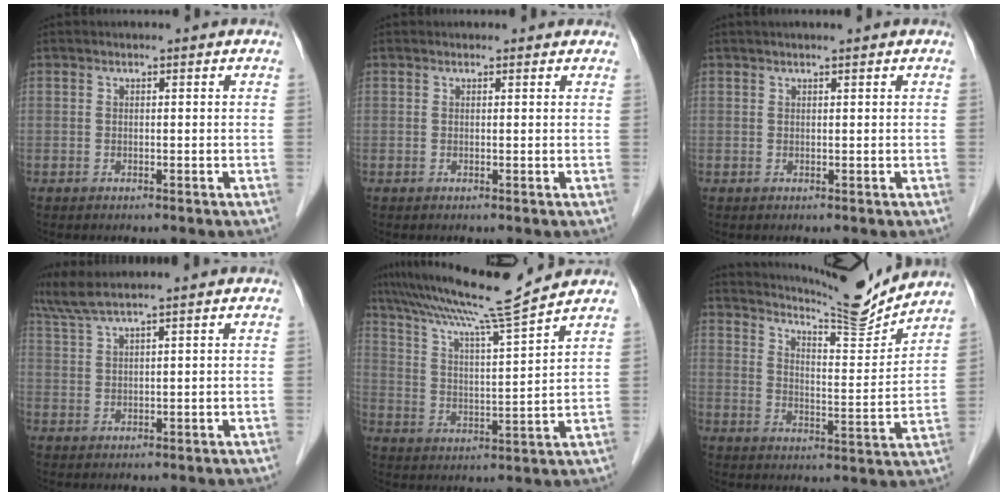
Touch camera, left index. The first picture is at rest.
{"total": 1.9, "force": [1.7, 0.7, 0.3], "torque": [-0.007, 0.012, 0.015]}
{"total": 1.8, "force": [1.4, -0.2, 1.1], "torque": [-0.013, 0.015, 0.025]}
{"total": 5.9, "force": [4.8, -1.2, 3.1], "torque": [-0.064, 0.026, 0.095]}
{"total": 13.0, "force": [11.6, -2.6, 5.3], "torque": [-0.100, -0.011, 0.196]}
{"total": 13.9, "force": [13.4, -0.5, 3.7], "torque": [-0.071, -0.029, 0.194]}